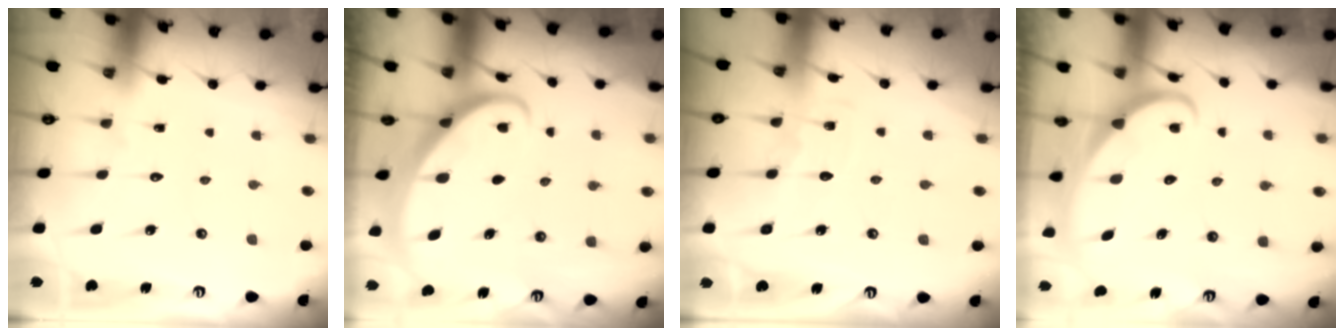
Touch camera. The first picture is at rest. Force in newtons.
{"total": 3.4, "press": 3.4, "slide": 0.3}
{"total": 4.3, "press": 4.3, "slide": 0.3}
{"total": 2.1, "press": 2.1, "slide": 0.1}